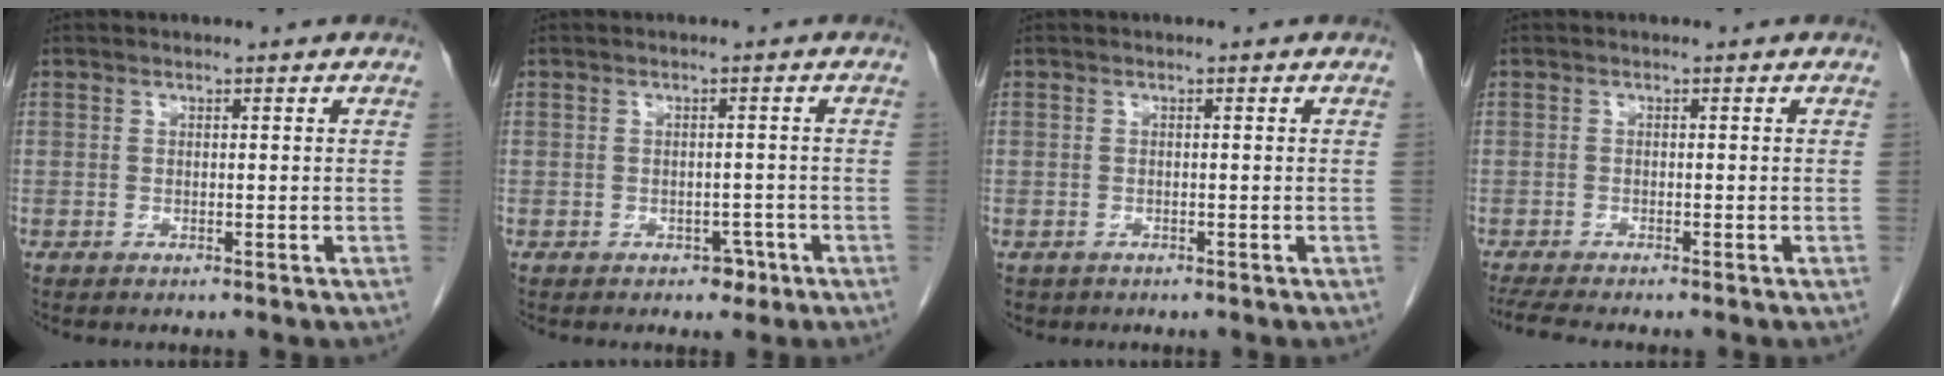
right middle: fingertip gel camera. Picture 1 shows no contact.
{"total": 2.1, "force": [-1.2, 1.4, 1.0], "torque": [-0.013, 0.003, -0.010]}
{"total": 1.2, "force": [-0.7, 0.9, 0.2], "torque": [-0.016, -0.001, -0.005]}
{"total": 3.8, "force": [-3.3, -0.1, 1.9], "torque": [-0.041, -0.013, -0.058]}